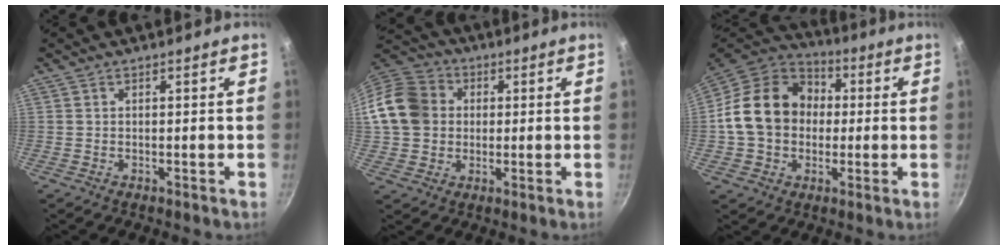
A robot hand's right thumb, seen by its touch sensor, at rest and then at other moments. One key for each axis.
{"total": 14.3, "fx": 1.2, "fy": 12.2, "fz": 7.2, "tx": -0.120, "ty": 0.027, "tz": 0.009}
{"total": 18.2, "fx": 0.6, "fy": 14.8, "fz": 10.6, "tx": -0.158, "ty": 0.037, "tz": -0.001}